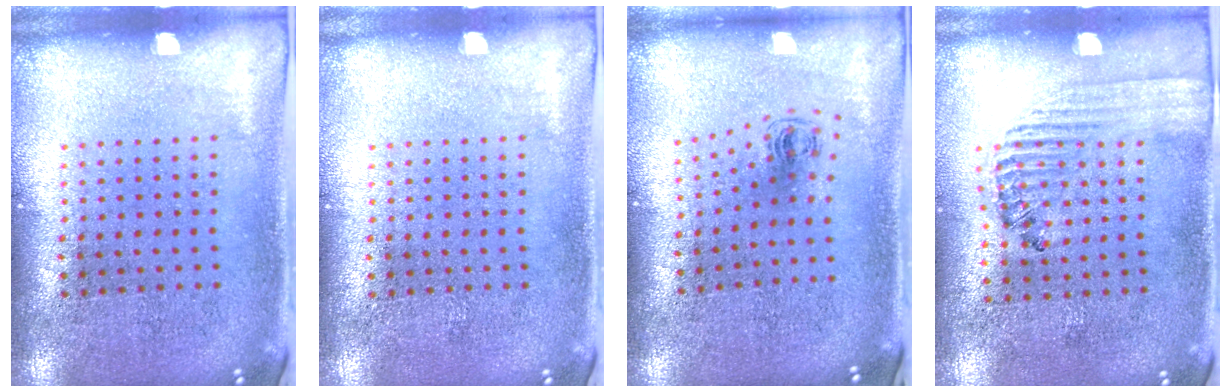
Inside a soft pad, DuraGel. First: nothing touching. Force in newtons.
{"total": 0.0}
{"total": 0.6, "press": 0.3, "slide": 0.5}
{"total": 1.4, "press": 1.2, "slide": 0.7}